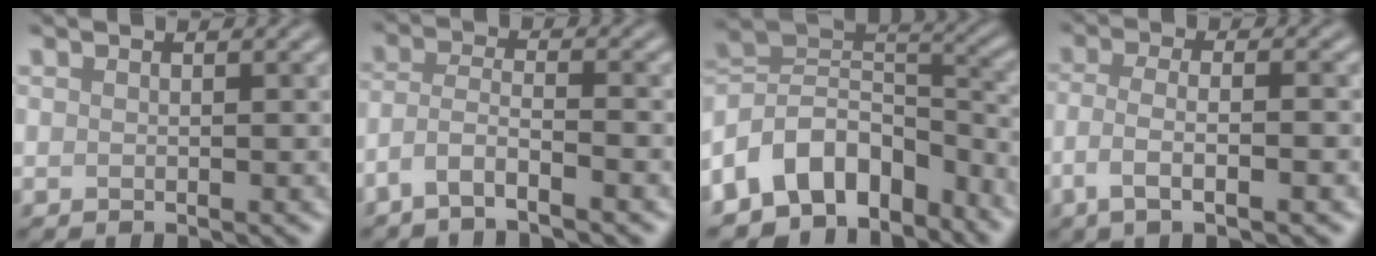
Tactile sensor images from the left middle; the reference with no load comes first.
{"total": 3.1, "force": [-2.2, 0.5, 2.2], "torque": [-0.045, 0.004, -0.055]}
{"total": 10.9, "force": [-6.2, 7.4, 5.1], "torque": [-0.090, 0.020, -0.121]}
{"total": 4.3, "force": [-1.7, 1.2, 3.7], "torque": [-0.069, -0.001, -0.038]}